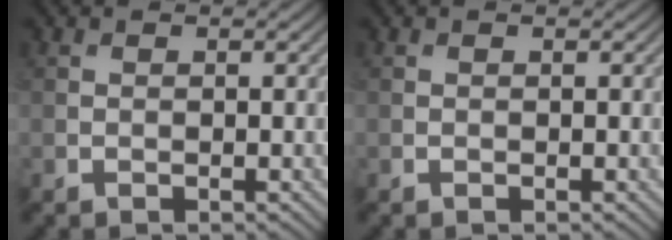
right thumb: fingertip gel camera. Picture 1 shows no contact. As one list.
[{"total": 0.0}]